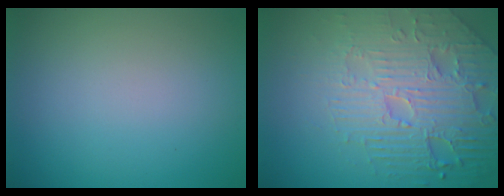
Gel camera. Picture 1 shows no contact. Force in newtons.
{"total": 6.3, "press": 5.4, "slide": 3.3}